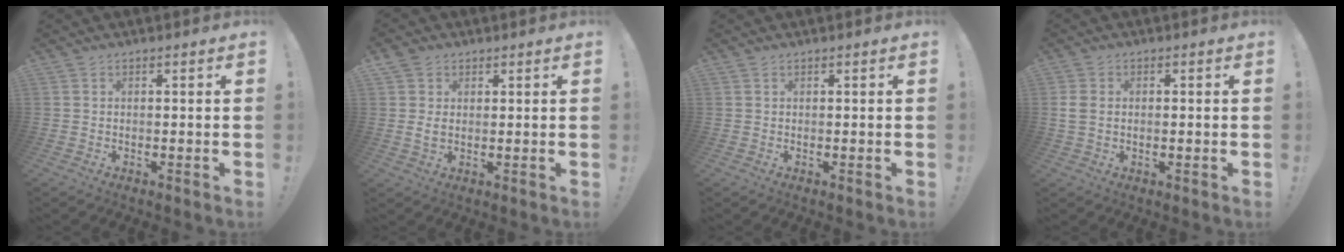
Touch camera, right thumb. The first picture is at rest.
{"total": 4.0, "force": [1.4, 2.9, 2.4], "torque": [-0.032, -0.003, 0.026]}
{"total": 0.0}
{"total": 3.2, "force": [0.1, 2.2, 2.4], "torque": [-0.040, 0.004, 0.000]}